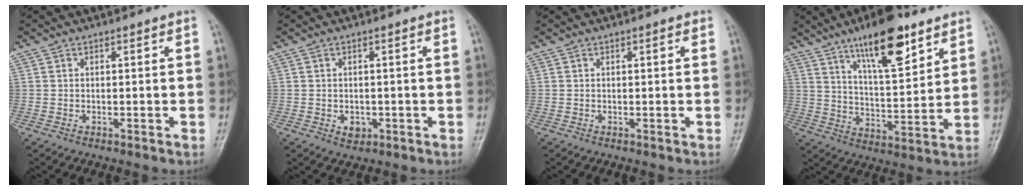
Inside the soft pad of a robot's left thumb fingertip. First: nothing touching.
{"total": 2.1, "force": [-0.5, 1.7, 1.2], "torque": [-0.009, 0.001, -0.002]}
{"total": 0.8, "force": [0.4, 0.2, 0.6], "torque": [-0.010, 0.001, 0.003]}
{"total": 15.4, "force": [9.7, 4.9, 10.9], "torque": [-0.149, -0.054, 0.161]}